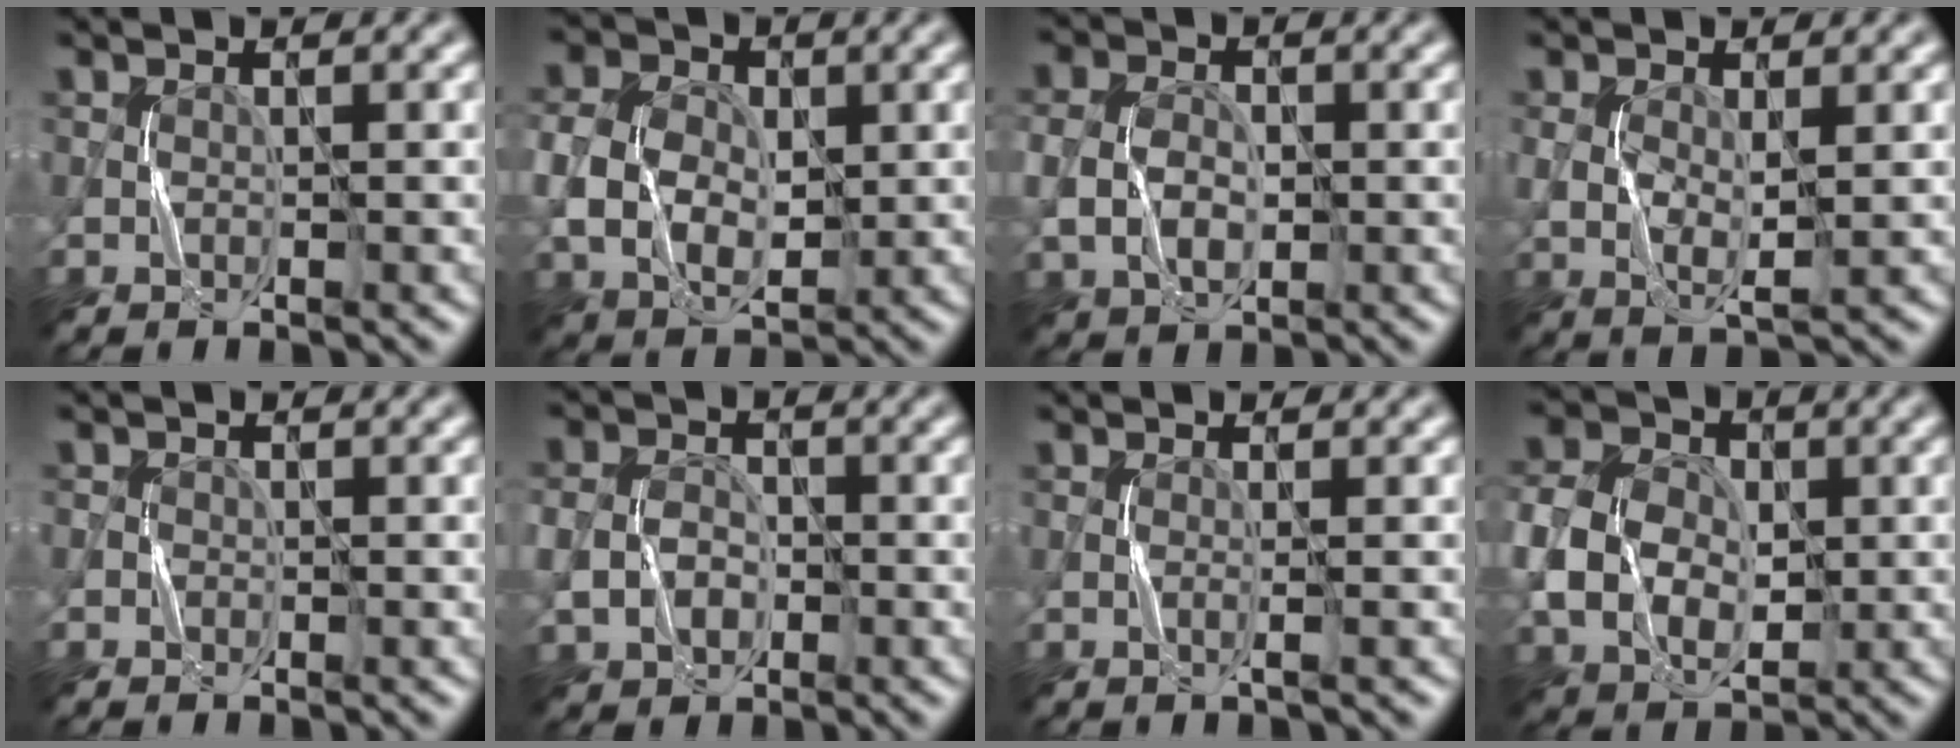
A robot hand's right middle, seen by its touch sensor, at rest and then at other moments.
{"total": 6.7, "force": [0.3, 5.0, 4.3], "torque": [-0.107, 0.000, 0.011]}
{"total": 3.9, "force": [-0.2, 2.9, 2.6], "torque": [-0.058, 0.000, -0.005]}
{"total": 3.1, "force": [0.5, 1.7, 2.6], "torque": [-0.051, -0.002, 0.013]}
{"total": 0.5, "force": [-0.2, 0.5, -0.1], "torque": [0.008, 0.002, -0.006]}
{"total": 3.1, "force": [-0.5, 2.5, 1.7], "torque": [-0.033, -0.001, -0.011]}
{"total": 0.6, "force": [0.1, 0.0, 0.6], "torque": [-0.009, -0.003, -0.002]}
{"total": 7.7, "force": [-0.3, 6.0, 4.9], "torque": [-0.116, 0.006, -0.012]}